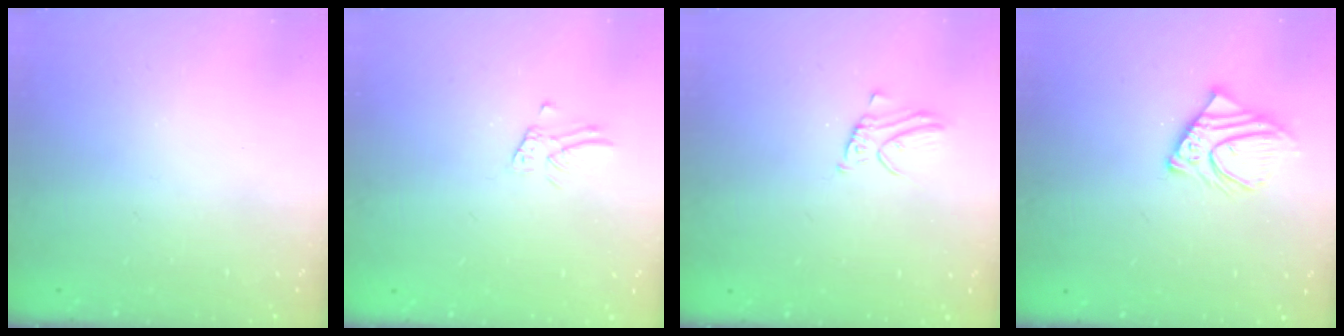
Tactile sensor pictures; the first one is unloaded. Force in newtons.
{"total": 1.3, "press": 1.3, "slide": 0.1}
{"total": 3.0, "press": 3.0, "slide": 0.1}
{"total": 7.8, "press": 7.8, "slide": 0.5}